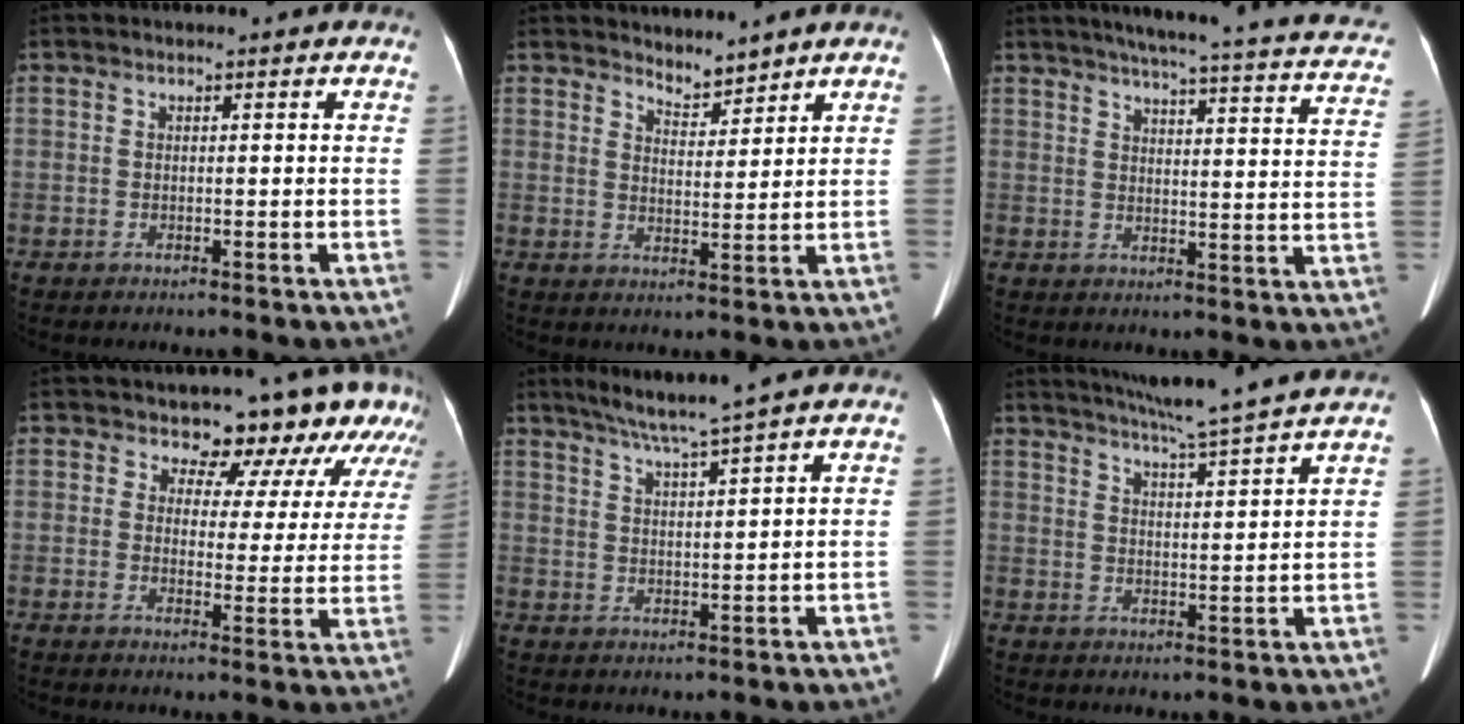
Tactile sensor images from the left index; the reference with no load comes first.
{"total": 3.3, "force": [3.2, 0.6, 0.3], "torque": [-0.008, 0.001, 0.057]}
{"total": 26.4, "force": [23.2, 2.2, 12.5], "torque": [-0.167, -0.037, 0.260]}
{"total": 12.2, "force": [9.8, 5.2, 5.0], "torque": [-0.039, -0.004, 0.085]}
{"total": 6.1, "force": [4.8, -1.7, 3.4], "torque": [-0.061, -0.004, 0.088]}
{"total": 11.8, "force": [10.5, -1.7, 5.2], "torque": [-0.089, -0.004, 0.148]}